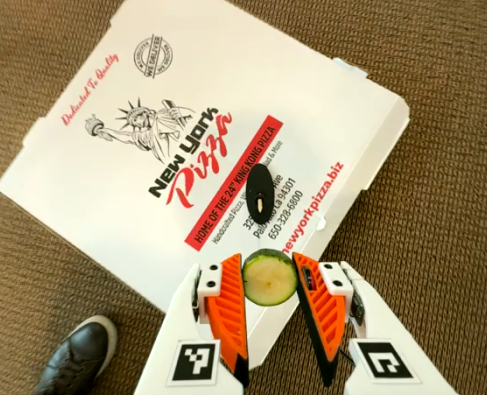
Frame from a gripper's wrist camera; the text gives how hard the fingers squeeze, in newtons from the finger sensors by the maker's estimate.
{"total": 7.2, "left": 7.2, "right": 7.2}